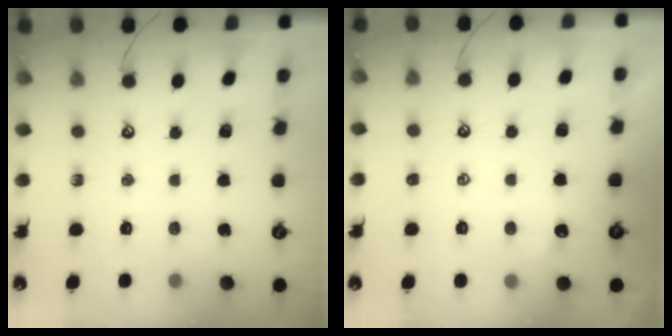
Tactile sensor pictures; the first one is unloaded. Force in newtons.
{"total": 0.7, "press": 0.6, "slide": 0.3}